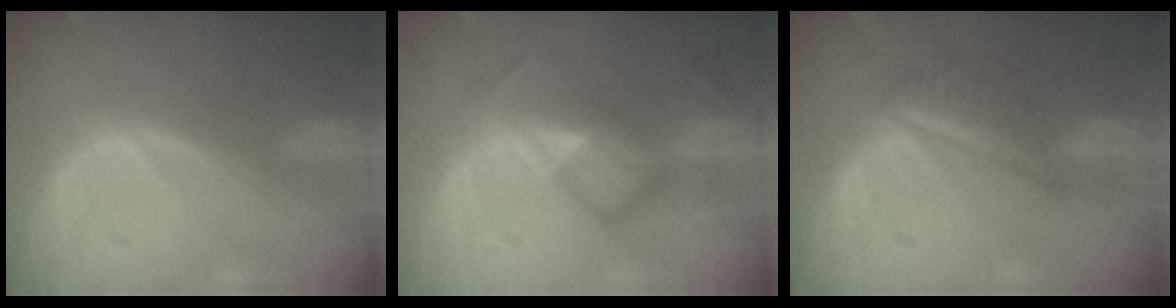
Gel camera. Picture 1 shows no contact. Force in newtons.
{"total": 5.9, "press": 5.0, "slide": 3.1}
{"total": 5.6, "press": 5.3, "slide": 1.7}